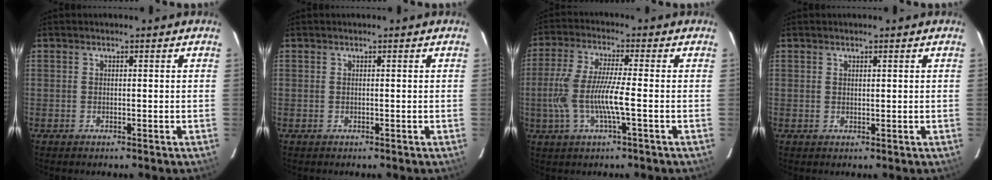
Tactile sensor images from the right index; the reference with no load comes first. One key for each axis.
{"total": 0.0}
{"total": 9.9, "fx": -2.3, "fy": 0.7, "fz": 9.6, "tx": -0.201, "ty": -0.005, "tz": -0.041}
{"total": 0.6, "fx": 0.5, "fy": 0.3, "fz": 0.3, "tx": -0.004, "ty": 0.001, "tz": 0.010}